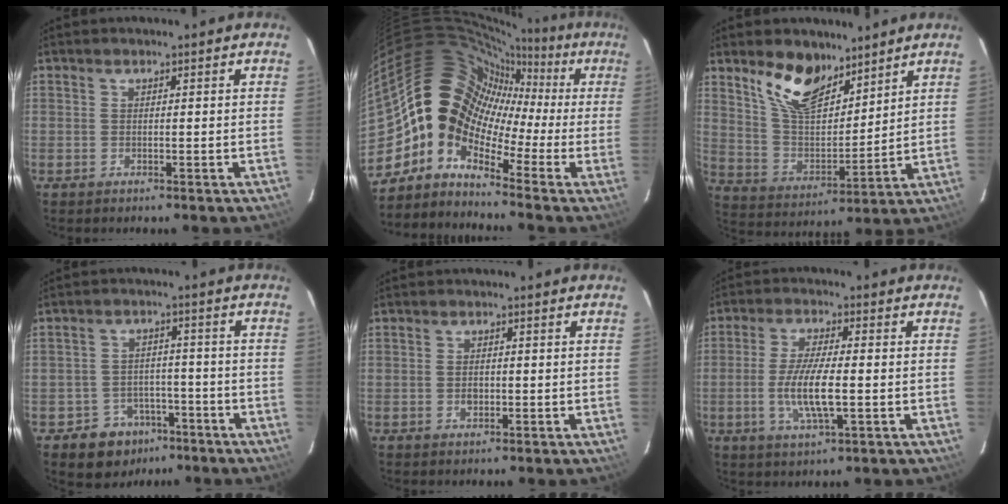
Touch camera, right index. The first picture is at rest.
{"total": 14.5, "force": [-2.5, 12.0, 7.8], "torque": [-0.124, 0.031, -0.080]}
{"total": 13.1, "force": [9.1, 6.0, 7.2], "torque": [-0.139, 0.001, 0.176]}
{"total": 8.2, "force": [-5.0, 6.3, 1.4], "torque": [-0.038, 0.030, -0.059]}
{"total": 1.9, "force": [-0.4, 1.3, 1.4], "torque": [-0.024, 0.003, -0.006]}
{"total": 9.0, "force": [-1.6, 1.9, 8.6], "torque": [-0.170, -0.008, -0.032]}